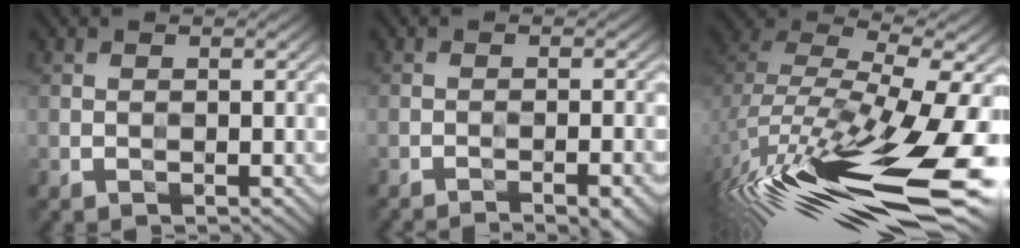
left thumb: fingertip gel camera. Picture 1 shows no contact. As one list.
[{"total": 4.4, "force": [-3.4, 0.4, 2.8], "torque": [-0.044, 0.012, -0.058]}, {"total": 18.2, "force": [-7.7, 7.6, 14.6], "torque": [-0.301, -0.034, -0.121]}]